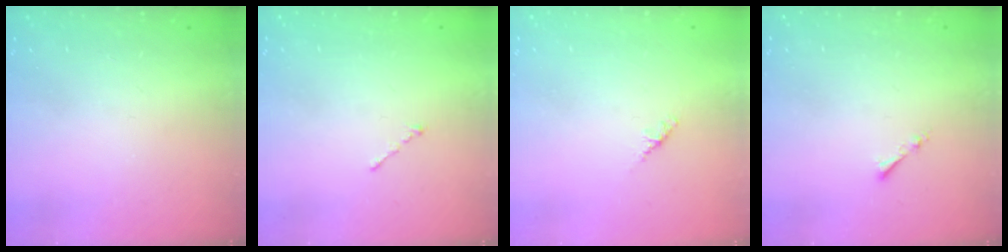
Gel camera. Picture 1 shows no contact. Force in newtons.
{"total": 0.7, "press": 0.7, "slide": 0.2}
{"total": 1.8, "press": 1.7, "slide": 0.6}
{"total": 1.3, "press": 1.2, "slide": 0.3}